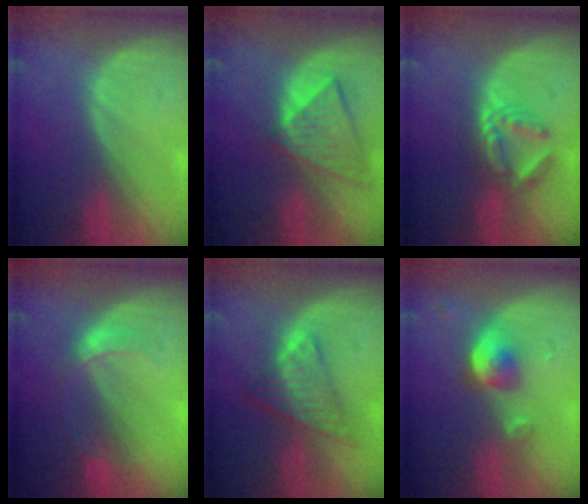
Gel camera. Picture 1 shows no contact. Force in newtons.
{"total": 8.1, "press": 7.2, "slide": 3.6}
{"total": 5.8, "press": 5.0, "slide": 2.8}
{"total": 3.3, "press": 3.3, "slide": 0.2}
{"total": 7.6, "press": 6.4, "slide": 4.1}
{"total": 5.1, "press": 4.7, "slide": 2.0}